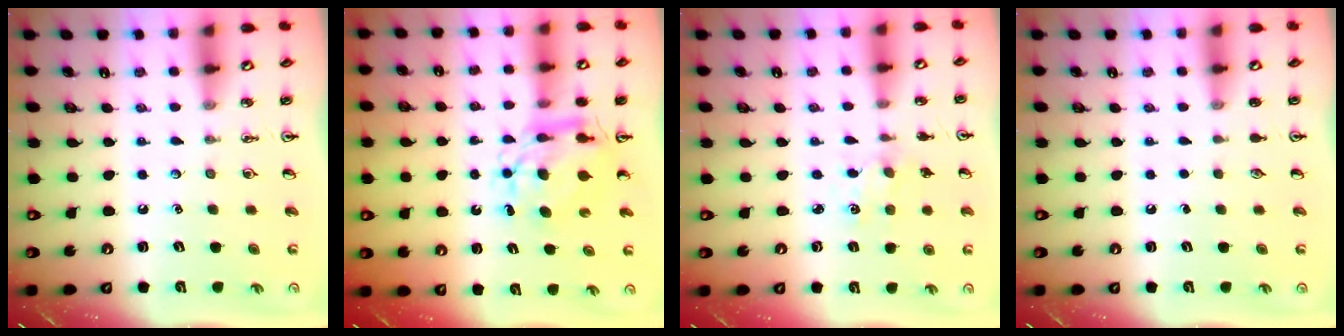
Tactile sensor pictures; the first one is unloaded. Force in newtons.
{"total": 8.4, "press": 8.4, "slide": 0.9}
{"total": 1.9, "press": 1.9, "slide": 0.3}
{"total": 0.0}